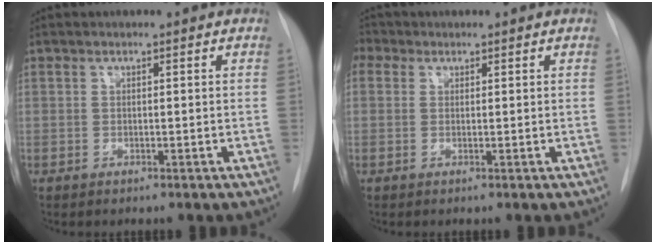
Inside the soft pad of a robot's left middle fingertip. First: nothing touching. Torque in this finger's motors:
{"motor_torque": [1.61, -0.51, 1.06, 0.21]}